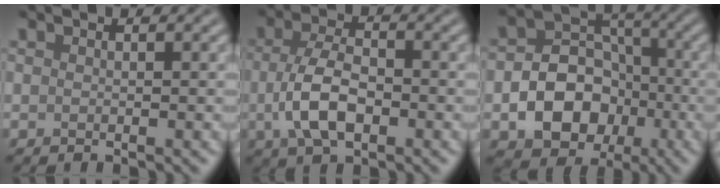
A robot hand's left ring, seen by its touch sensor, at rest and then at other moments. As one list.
[{"total": 5.3, "force": [-1.3, 2.8, 4.4], "torque": [-0.092, -0.001, -0.027]}, {"total": 8.2, "force": [-2.4, 6.3, 4.6], "torque": [-0.059, -0.001, -0.053]}]